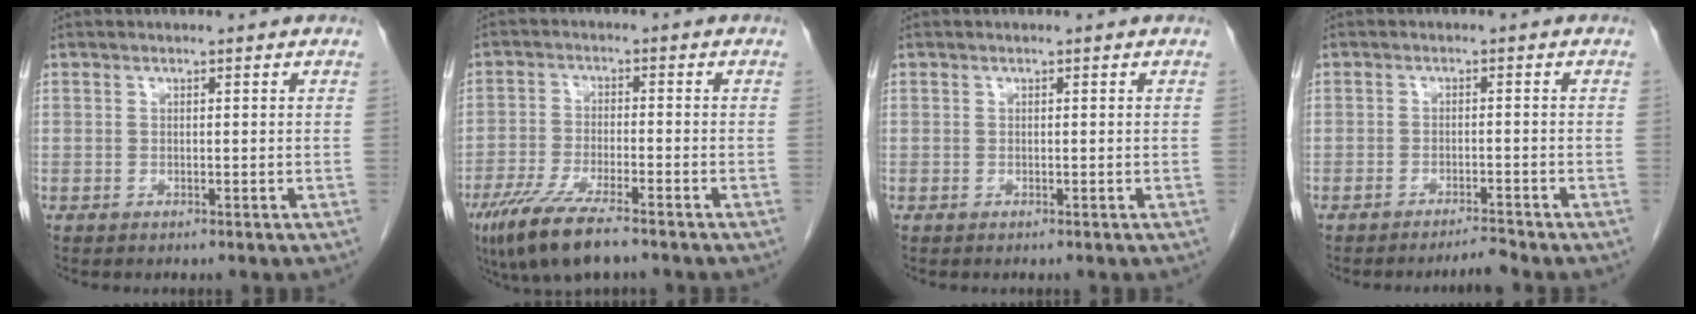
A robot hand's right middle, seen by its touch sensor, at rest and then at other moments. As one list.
[{"total": 9.5, "force": [-6.7, 1.5, 6.5], "torque": [-0.125, -0.024, -0.115]}, {"total": 0.0}, {"total": 2.2, "force": [-2.1, -0.4, 0.5], "torque": [-0.008, -0.009, -0.035]}]